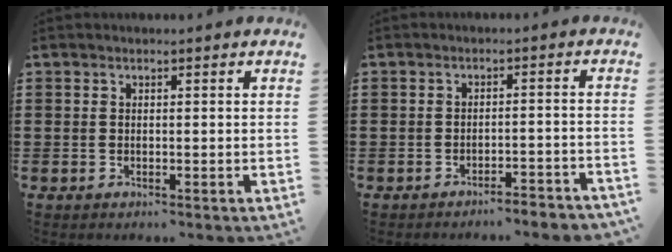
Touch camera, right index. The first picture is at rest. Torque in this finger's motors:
{"motor_torque": [1.08, 1.06, 0.08, 0.00]}